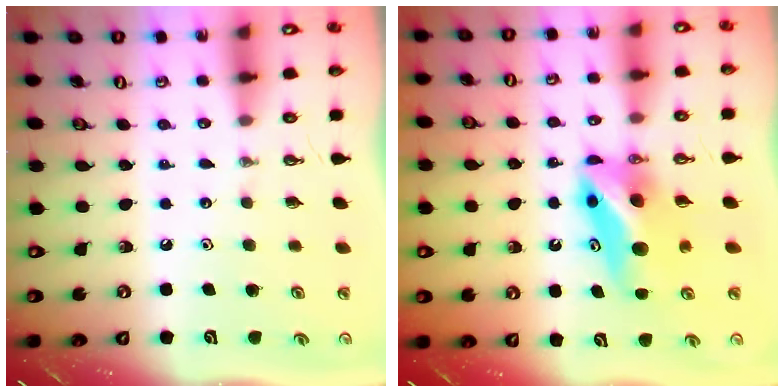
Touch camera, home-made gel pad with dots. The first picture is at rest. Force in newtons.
{"total": 9.2, "press": 7.9, "slide": 4.8}